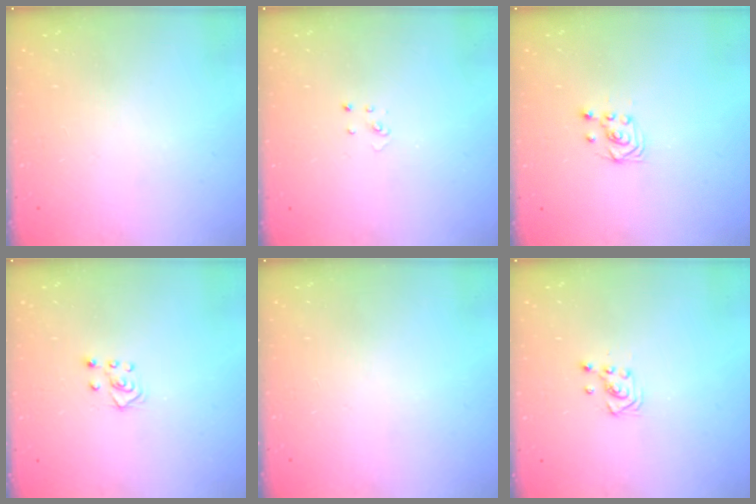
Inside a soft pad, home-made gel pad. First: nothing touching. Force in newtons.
{"total": 1.9, "press": 1.9, "slide": 0.2}
{"total": 2.5, "press": 2.2, "slide": 1.2}
{"total": 3.6, "press": 3.6, "slide": 0.6}
{"total": 0.0}
{"total": 3.1, "press": 3.1, "slide": 0.2}